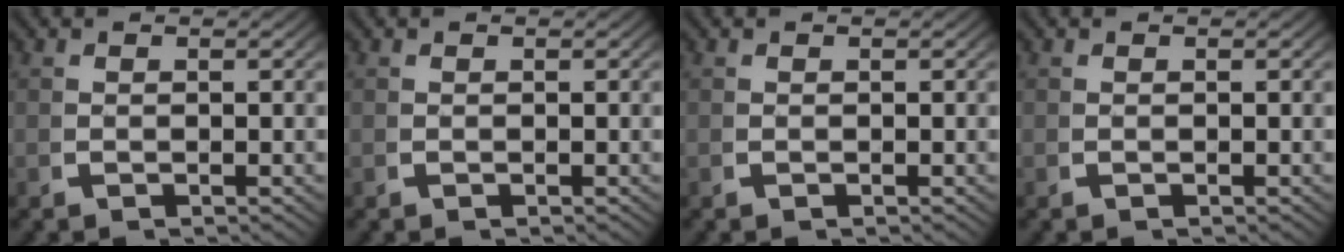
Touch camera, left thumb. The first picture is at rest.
{"total": 0.0}
{"total": 0.0}
{"total": 0.0}